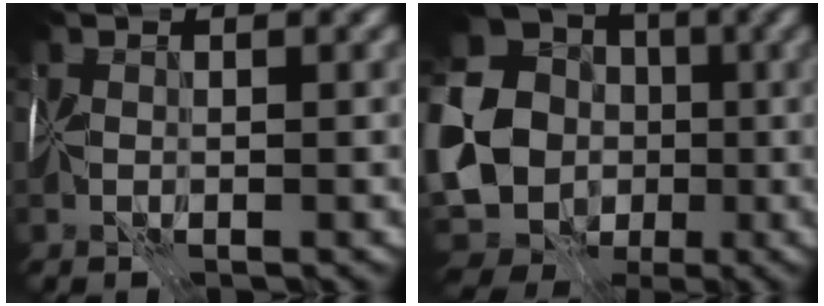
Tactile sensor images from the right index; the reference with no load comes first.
{"total": 19.7, "force": [-3.4, 18.1, 6.9], "torque": [-0.161, -0.004, -0.092]}